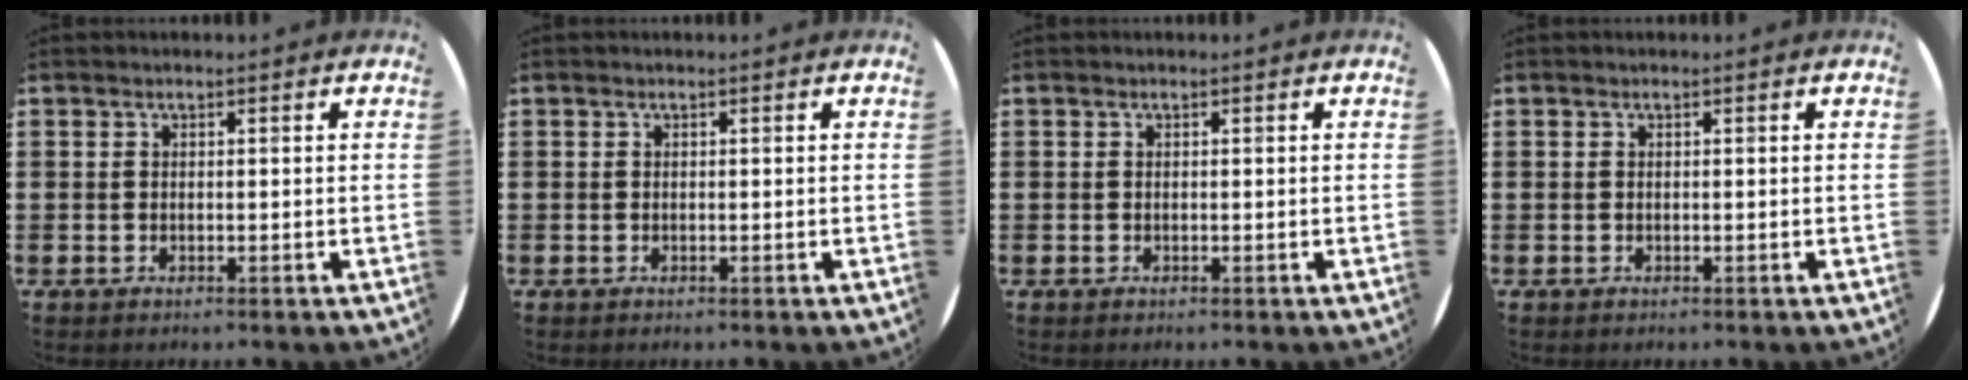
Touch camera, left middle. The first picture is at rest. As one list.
[{"total": 0.0}, {"total": 0.0}, {"total": 0.0}]